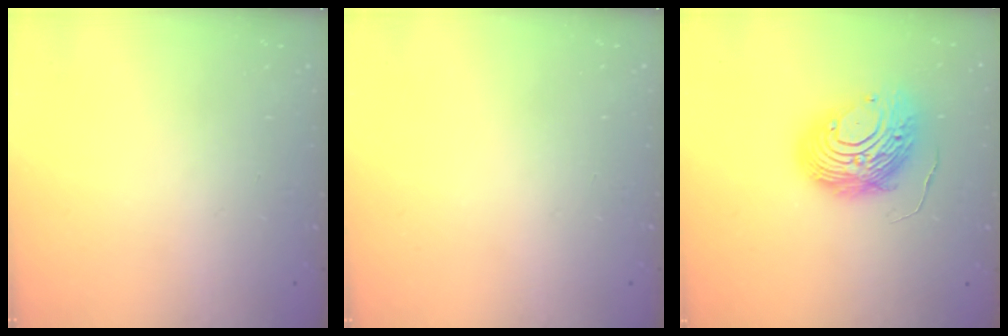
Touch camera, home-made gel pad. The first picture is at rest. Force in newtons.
{"total": 0.0}
{"total": 12.2, "press": 12.2, "slide": 1.2}